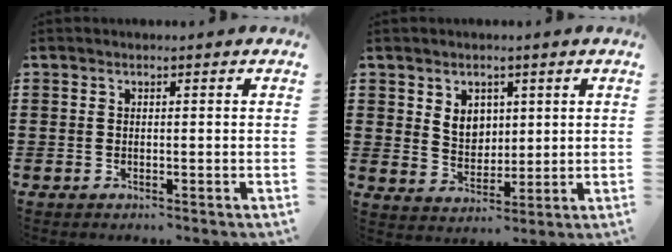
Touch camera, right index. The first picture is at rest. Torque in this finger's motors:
{"motor_torque": [0.13, 0.01, 0.10, 0.10]}